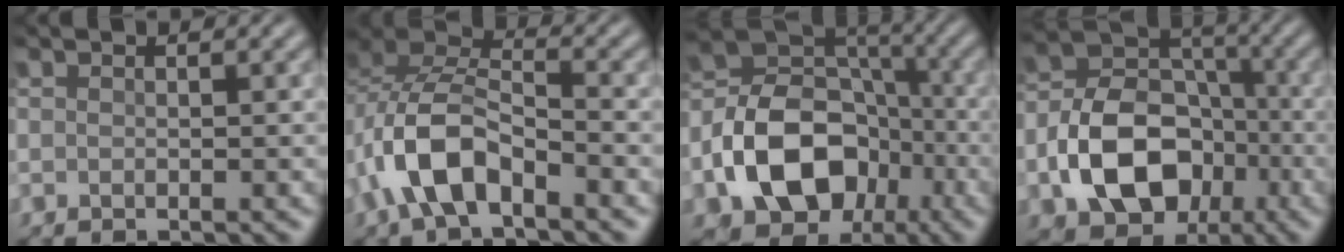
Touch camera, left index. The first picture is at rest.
{"total": 6.7, "force": [-3.3, 3.2, 4.9], "torque": [-0.098, 0.009, -0.068]}
{"total": 12.5, "force": [-4.3, 9.2, 7.3], "torque": [-0.145, 0.001, -0.081]}
{"total": 10.1, "force": [-3.5, 7.1, 6.3], "torque": [-0.117, 0.003, -0.065]}